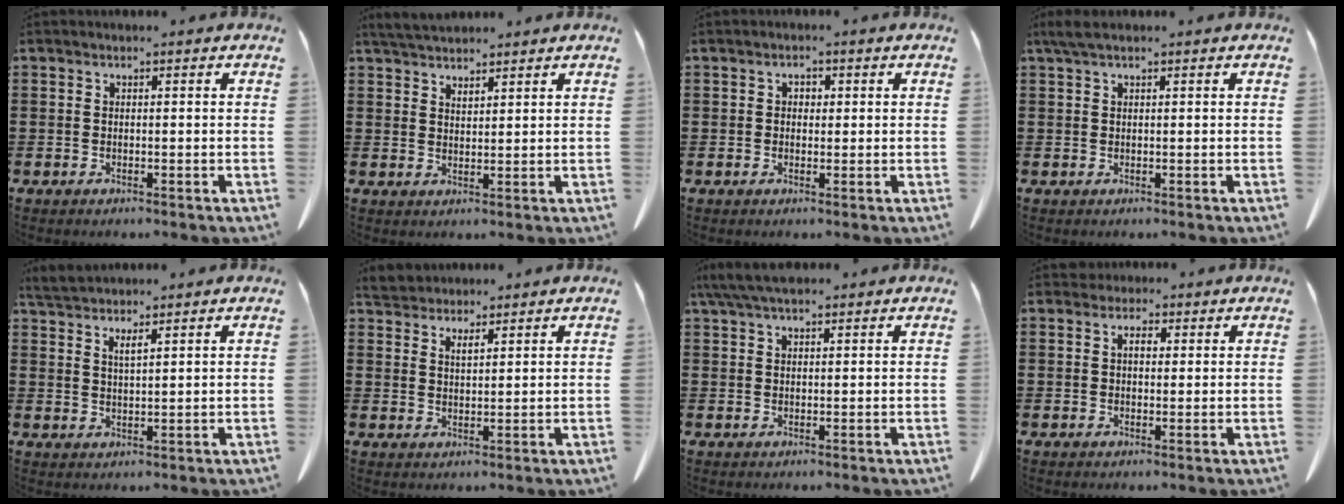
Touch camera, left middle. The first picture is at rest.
{"total": 3.4, "force": [3.2, 0.7, 0.8], "torque": [-0.025, -0.005, 0.061]}
{"total": 1.2, "force": [0.3, 1.0, 0.6], "torque": [-0.015, 0.009, 0.004]}
{"total": 1.7, "force": [1.0, 0.3, 1.3], "torque": [-0.029, 0.002, 0.019]}
{"total": 3.0, "force": [2.7, 0.0, 1.3], "torque": [-0.032, -0.003, 0.049]}
{"total": 2.9, "force": [2.8, 0.7, 0.5], "torque": [-0.017, -0.001, 0.052]}
{"total": 4.3, "force": [3.2, 1.1, 2.6], "torque": [-0.060, 0.001, 0.060]}
{"total": 2.0, "force": [1.1, 1.4, 1.0], "torque": [-0.015, 0.005, 0.018]}